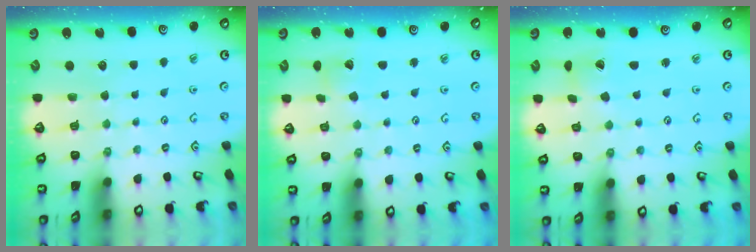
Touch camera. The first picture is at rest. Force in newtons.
{"total": 3.0, "press": 3.0, "slide": 0.2}
{"total": 2.9, "press": 2.8, "slide": 0.4}